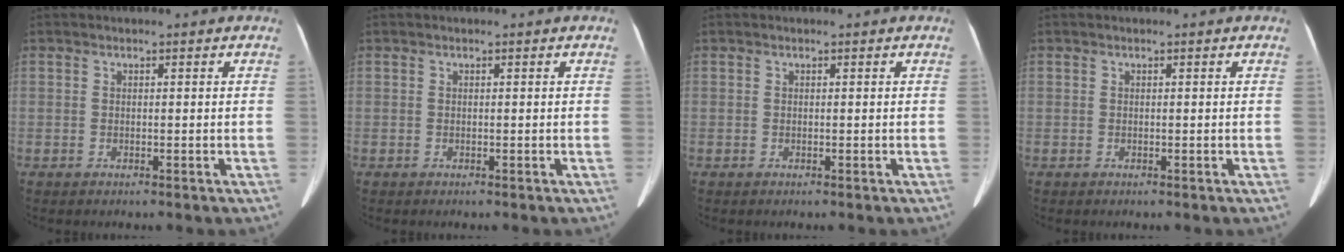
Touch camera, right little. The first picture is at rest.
{"total": 0.0}
{"total": 0.0}
{"total": 0.0}